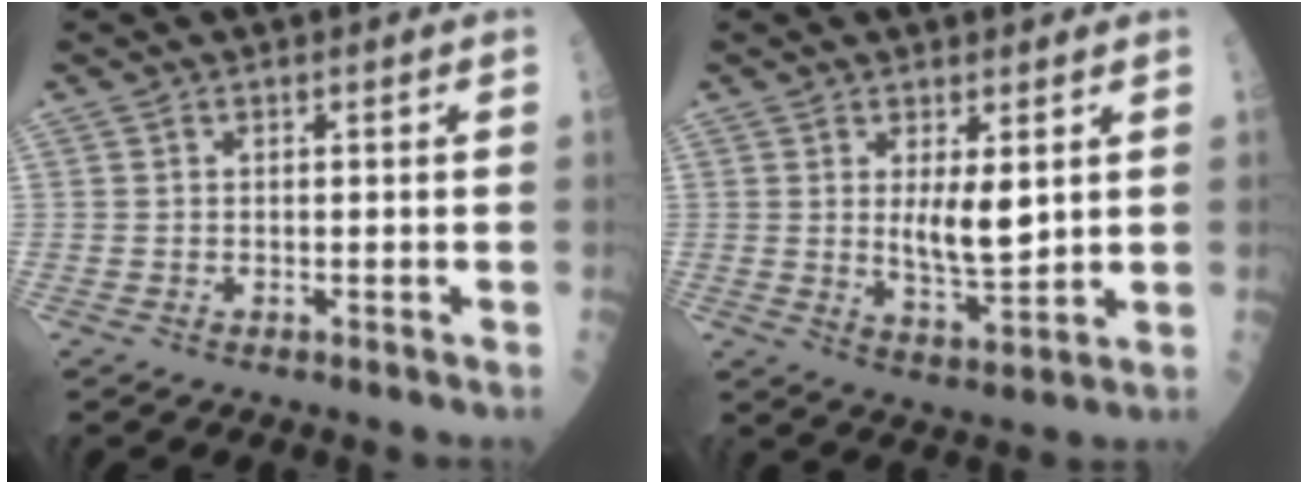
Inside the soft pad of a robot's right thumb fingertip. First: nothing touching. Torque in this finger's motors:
{"motor_torque": [0.04, 0.05, 0.36, 0.16, 0.15]}